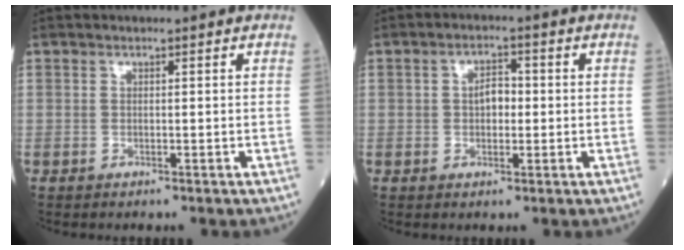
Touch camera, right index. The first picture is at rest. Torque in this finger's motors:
{"motor_torque": [0.04, 0.02, 0.06, 0.03]}